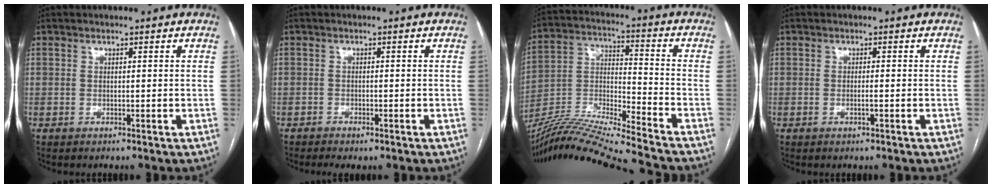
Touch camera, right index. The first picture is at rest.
{"total": 3.0, "force": [-2.2, 1.4, 1.6], "torque": [-0.029, -0.004, -0.027]}
{"total": 22.8, "force": [-20.6, -0.8, 9.6], "torque": [-0.213, -0.030, -0.359]}
{"total": 1.1, "force": [-0.6, 0.1, 1.0], "torque": [-0.020, 0.000, -0.009]}